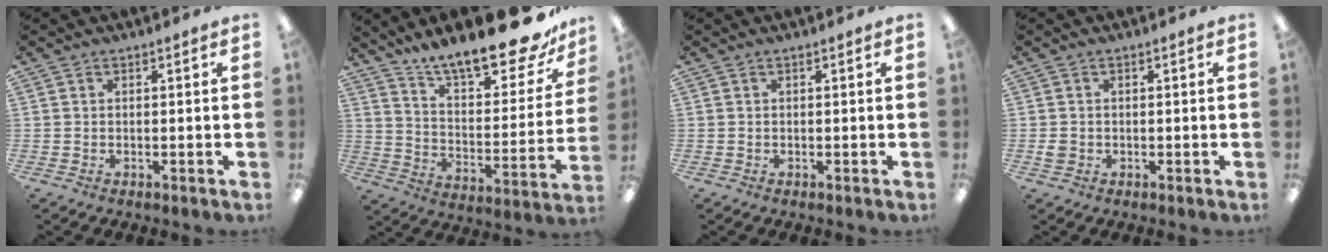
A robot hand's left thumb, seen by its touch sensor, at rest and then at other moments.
{"total": 19.6, "force": [16.5, 4.9, 9.4], "torque": [-0.152, -0.115, 0.282]}
{"total": 0.0}
{"total": 1.8, "force": [-0.3, 1.6, 0.7], "torque": [-0.004, 0.000, -0.007]}